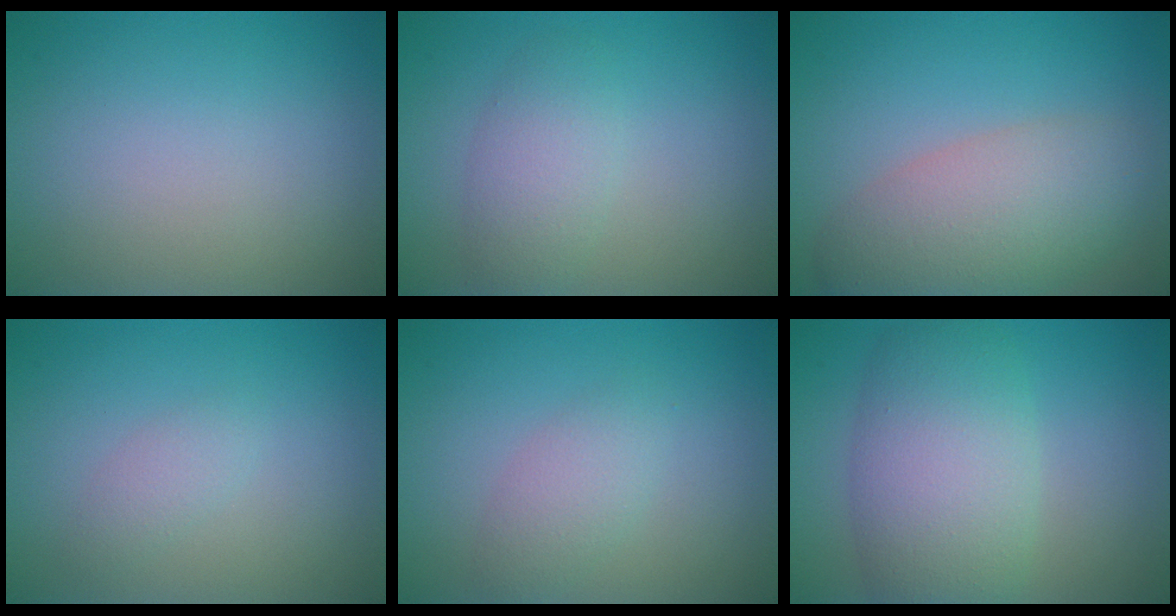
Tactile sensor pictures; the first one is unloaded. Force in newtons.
{"total": 3.0, "press": 3.0, "slide": 0.1}
{"total": 6.6, "press": 6.6, "slide": 0.5}
{"total": 1.3, "press": 1.3, "slide": 0.0}
{"total": 2.2, "press": 2.2, "slide": 0.0}
{"total": 7.5, "press": 7.5, "slide": 0.3}